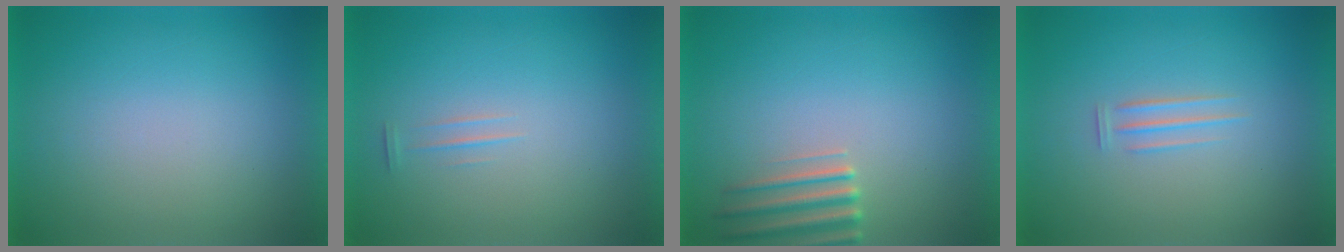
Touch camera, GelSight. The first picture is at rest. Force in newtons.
{"total": 1.2}
{"total": 2.8}
{"total": 1.9}